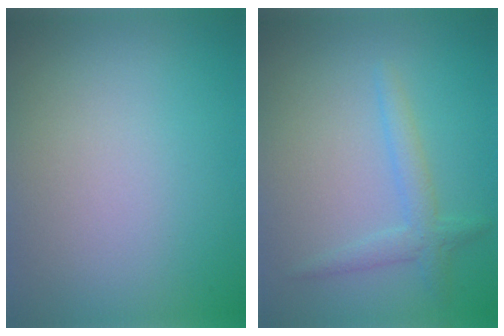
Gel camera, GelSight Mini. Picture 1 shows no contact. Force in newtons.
{"total": 2.0, "press": 2.0, "slide": 0.1}